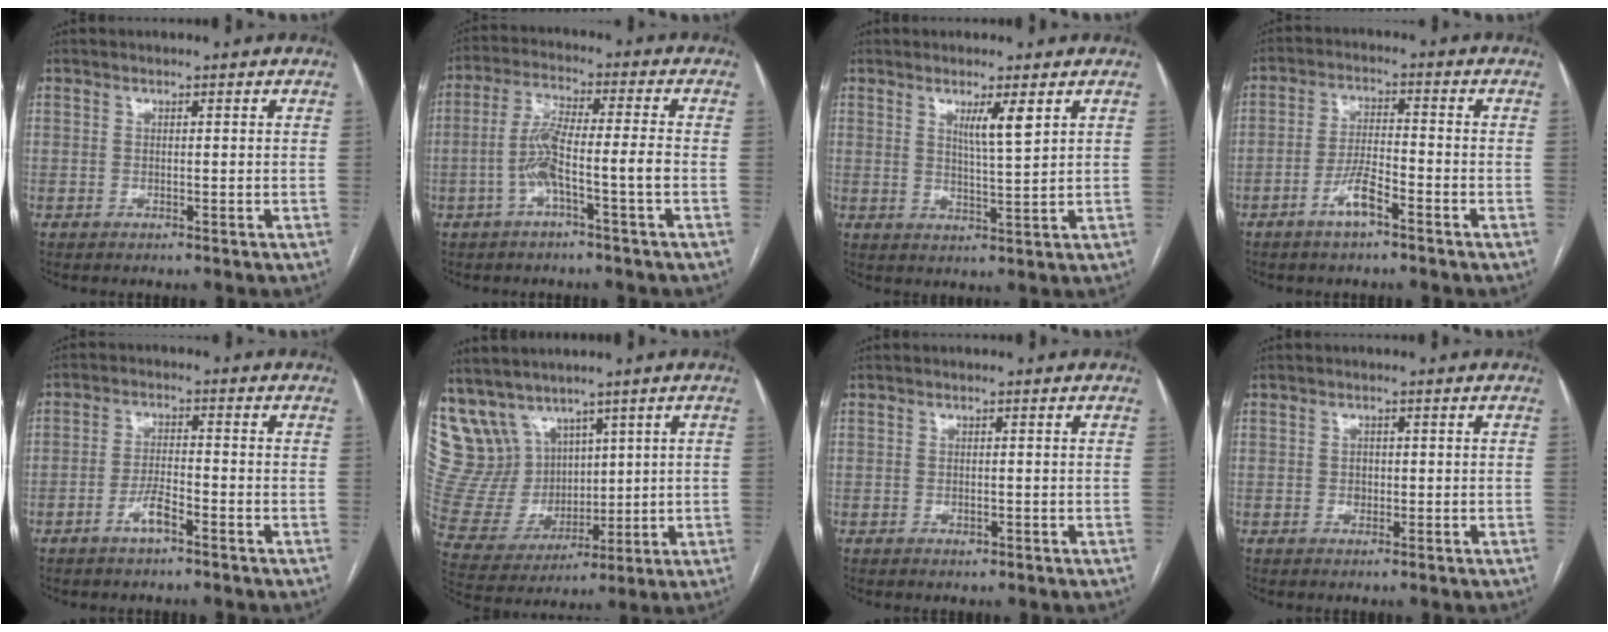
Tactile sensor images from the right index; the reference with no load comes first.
{"total": 7.2, "force": [-2.5, -0.1, 6.7], "torque": [-0.137, 0.022, -0.048]}
{"total": 4.3, "force": [2.1, -0.2, 3.8], "torque": [-0.067, -0.008, 0.039]}
{"total": 5.4, "force": [-3.2, 0.8, 4.2], "torque": [-0.089, 0.001, -0.062]}
{"total": 3.9, "force": [-2.4, 0.6, 3.0], "torque": [-0.061, 0.001, -0.047]}
{"total": 13.3, "force": [9.2, 9.2, 2.9], "torque": [-0.089, 0.048, 0.213]}
{"total": 0.8, "force": [-0.5, 0.3, 0.6], "torque": [-0.010, -0.001, -0.004]}
{"total": 1.1, "force": [-0.2, 0.9, 0.5], "torque": [-0.007, 0.002, -0.003]}